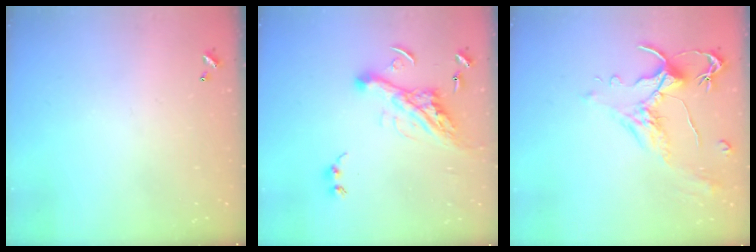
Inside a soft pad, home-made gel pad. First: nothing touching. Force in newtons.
{"total": 11.8, "press": 11.6, "slide": 1.9}
{"total": 1.8, "press": 1.3, "slide": 1.3}